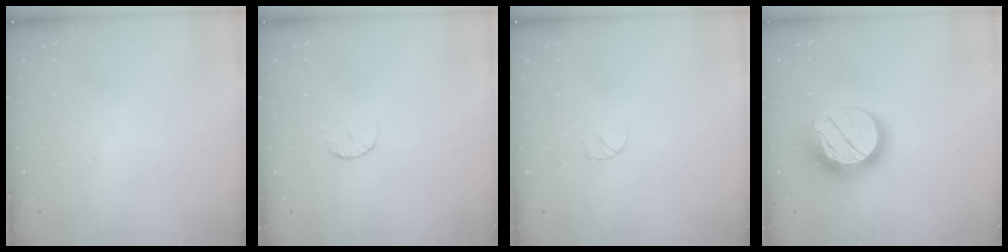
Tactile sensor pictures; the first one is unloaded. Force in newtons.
{"total": 4.7, "press": 4.7, "slide": 0.4}
{"total": 4.3, "press": 4.3, "slide": 0.4}
{"total": 16.4, "press": 16.4, "slide": 1.2}